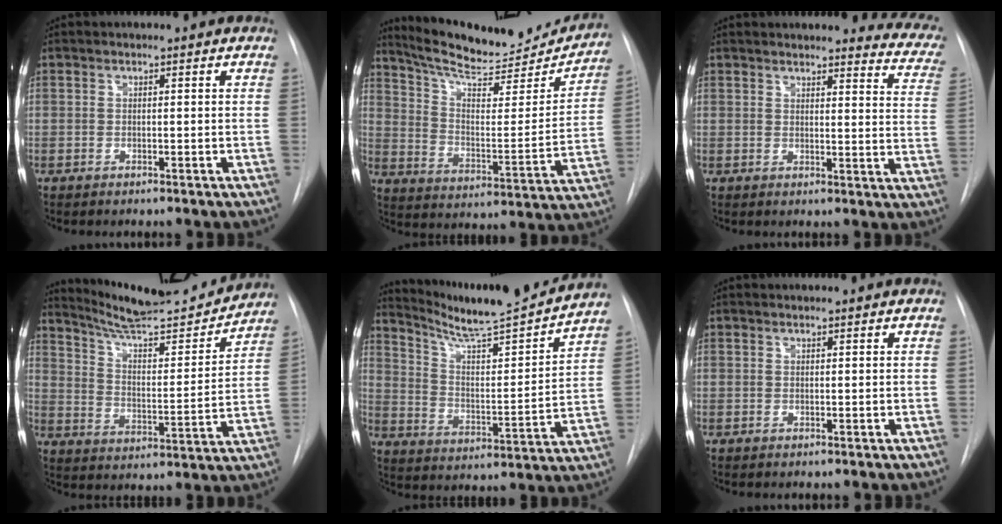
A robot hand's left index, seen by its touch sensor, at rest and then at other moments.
{"total": 22.2, "force": [20.5, 4.1, 7.6], "torque": [-0.117, -0.043, 0.286]}
{"total": 13.9, "force": [13.1, 2.6, 3.9], "torque": [-0.007, -0.067, 0.108]}
{"total": 19.1, "force": [18.0, 1.5, 6.3], "torque": [-0.101, -0.026, 0.265]}
{"total": 19.3, "force": [17.7, -0.4, 7.7], "torque": [-0.127, -0.035, 0.267]}
{"total": 0.8, "force": [0.7, 0.0, 0.1], "torque": [-0.005, 0.007, 0.012]}